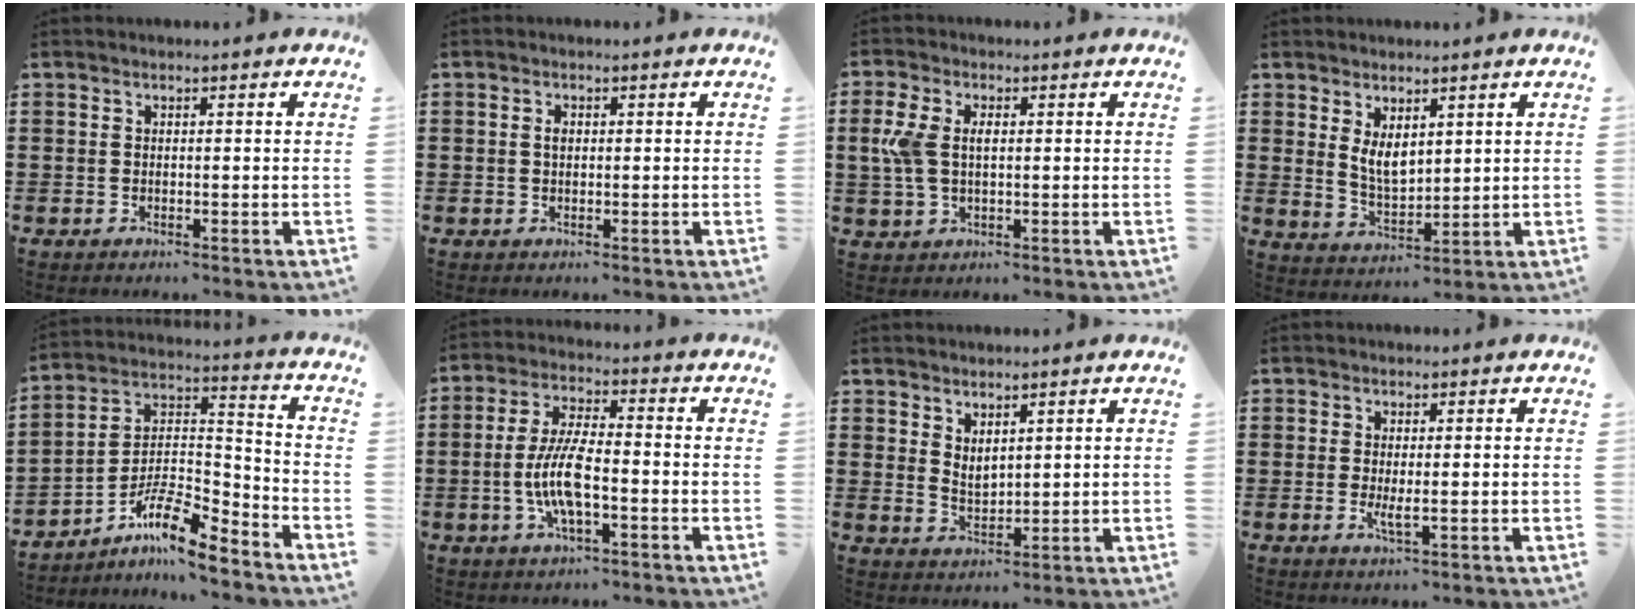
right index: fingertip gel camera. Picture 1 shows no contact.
{"total": 1.3, "force": [0.2, 0.8, 1.1], "torque": [-0.022, 0.004, 0.003]}
{"total": 5.0, "force": [0.5, 2.9, 4.0], "torque": [-0.106, 0.004, 0.001]}
{"total": 4.7, "force": [2.3, 2.5, 3.3], "torque": [-0.062, -0.003, 0.041]}
{"total": 9.3, "force": [-7.4, 1.6, 5.4], "torque": [-0.109, -0.002, -0.146]}
{"total": 8.1, "force": [-2.0, 2.4, 7.5], "torque": [-0.167, -0.010, -0.043]}
{"total": 2.6, "force": [2.2, 1.1, 0.7], "torque": [-0.020, 0.002, 0.042]}
{"total": 2.3, "force": [-0.2, 0.4, 2.3], "torque": [-0.039, -0.003, -0.004]}